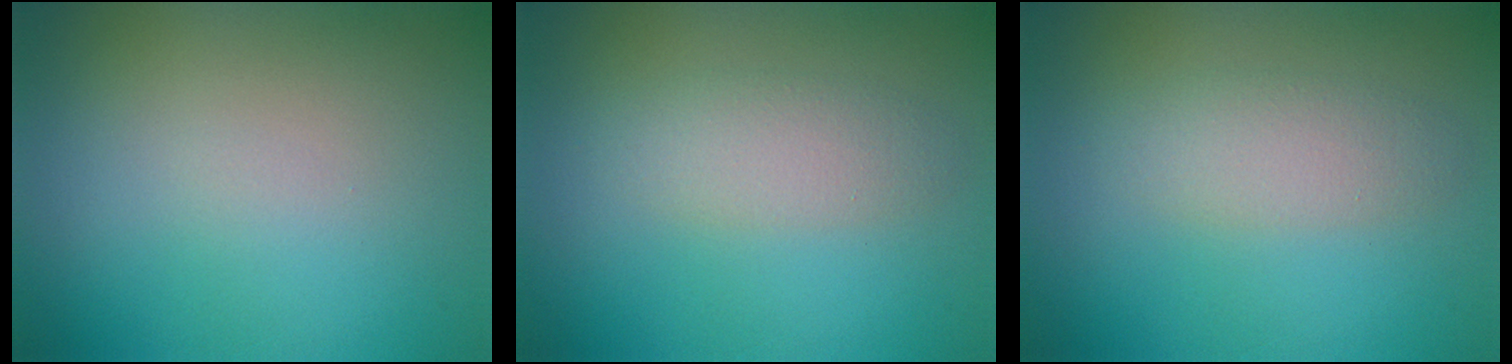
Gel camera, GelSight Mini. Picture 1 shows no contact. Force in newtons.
{"total": 2.4, "press": 2.4, "slide": 0.1}
{"total": 2.4, "press": 2.4, "slide": 0.1}